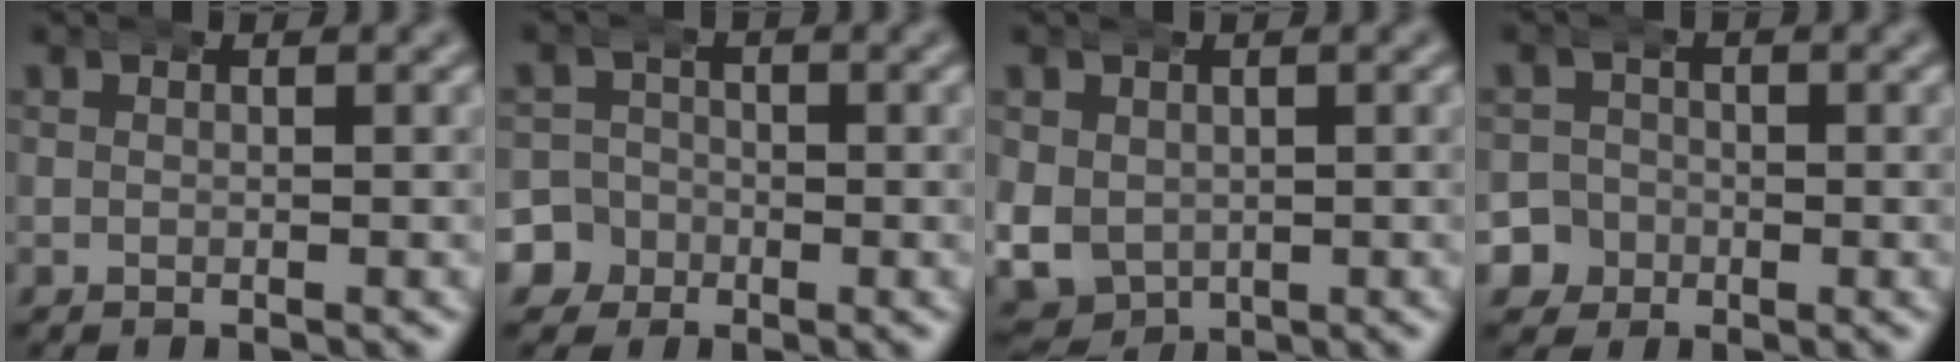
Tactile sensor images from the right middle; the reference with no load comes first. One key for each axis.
{"total": 6.6, "fx": -2.3, "fy": 6.0, "fz": 1.3, "tx": -0.045, "ty": -0.016, "tz": -0.053}
{"total": 8.8, "fx": -2.0, "fy": 7.9, "fz": 3.2, "tx": -0.115, "ty": -0.049, "tz": -0.022}
{"total": 5.8, "fx": -1.9, "fy": 5.4, "fz": 1.1, "tx": -0.046, "ty": -0.016, "tz": -0.042}